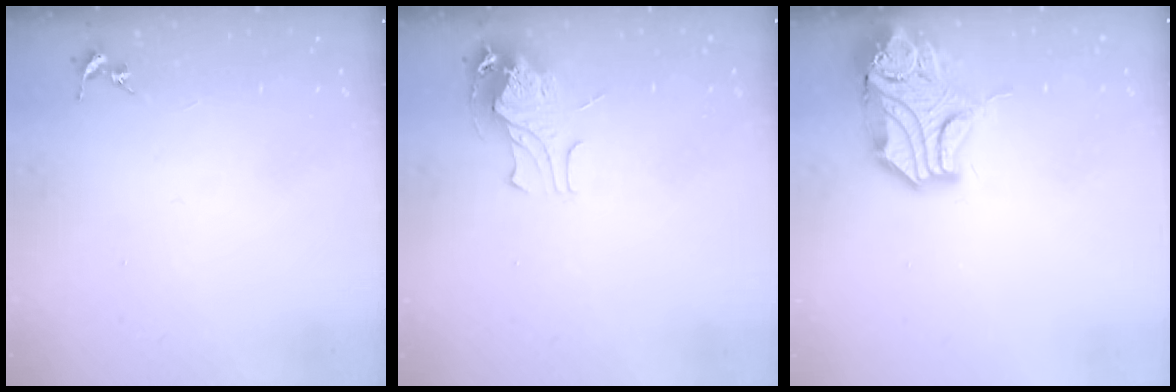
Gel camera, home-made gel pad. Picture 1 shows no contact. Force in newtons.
{"total": 9.5, "press": 9.5, "slide": 1.1}
{"total": 15.9, "press": 15.8, "slide": 2.3}